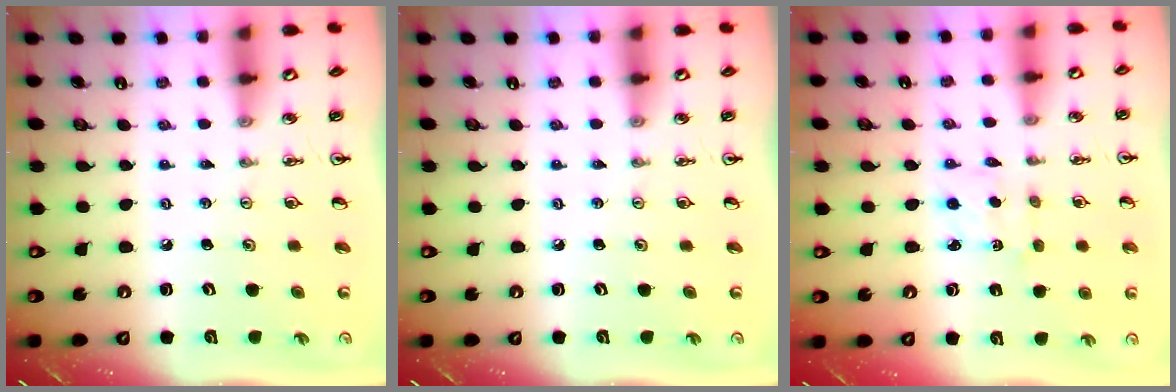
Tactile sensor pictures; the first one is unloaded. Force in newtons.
{"total": 0.0}
{"total": 2.3, "press": 2.1, "slide": 0.7}